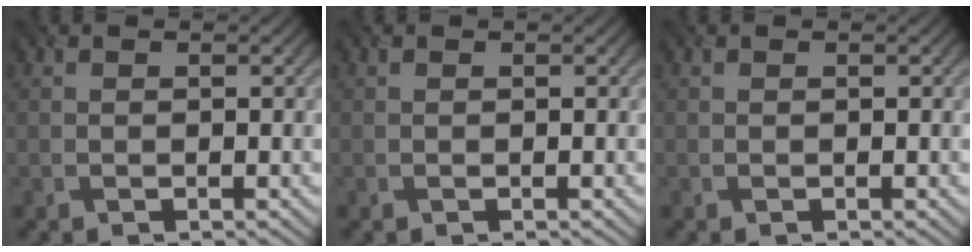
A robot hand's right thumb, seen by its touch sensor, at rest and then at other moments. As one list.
[{"total": 0.0}, {"total": 0.0}]